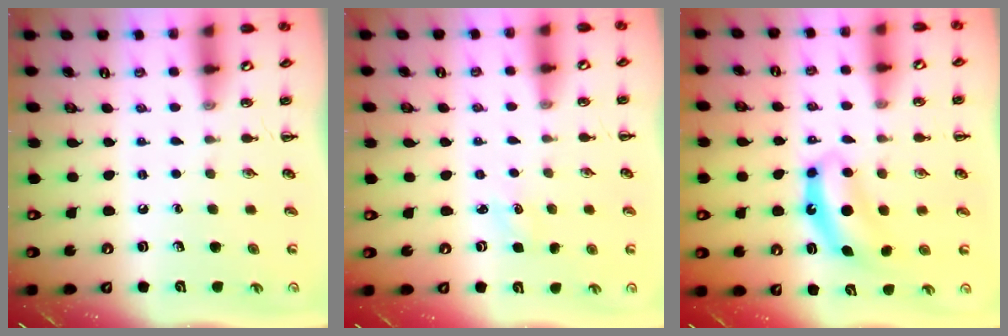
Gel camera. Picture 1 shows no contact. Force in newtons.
{"total": 1.4, "press": 1.3, "slide": 0.4}
{"total": 7.1, "press": 7.1, "slide": 0.5}